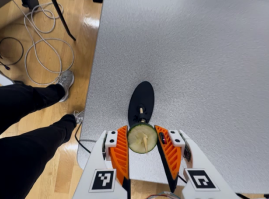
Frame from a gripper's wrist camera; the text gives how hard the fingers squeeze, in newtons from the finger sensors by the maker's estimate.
{"total": 9.2, "left": 9.2, "right": 9.2}